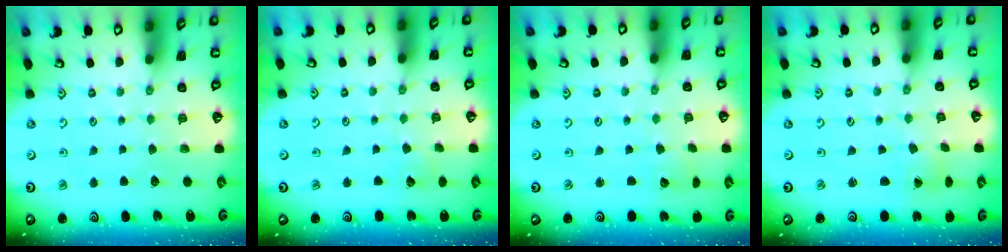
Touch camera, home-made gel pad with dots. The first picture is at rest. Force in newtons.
{"total": 2.8, "press": 2.7, "slide": 0.3}
{"total": 2.4, "press": 2.4, "slide": 0.2}
{"total": 0.5, "press": 0.5, "slide": 0.1}